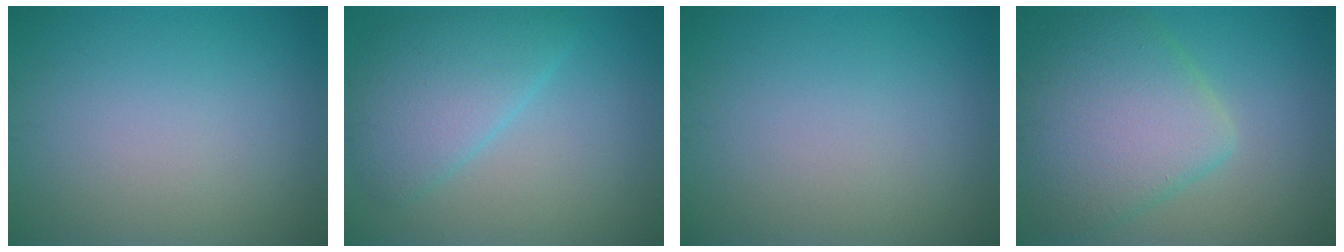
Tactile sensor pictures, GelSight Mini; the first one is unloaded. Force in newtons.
{"total": 5.0, "press": 5.0, "slide": 0.2}
{"total": 0.0}
{"total": 7.4, "press": 7.4, "slide": 0.3}